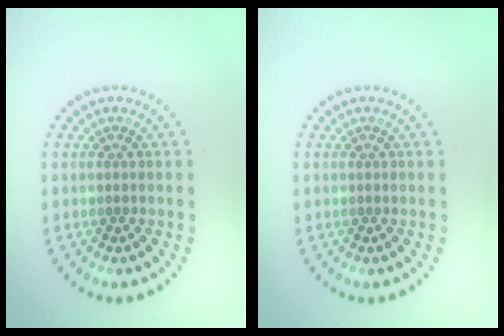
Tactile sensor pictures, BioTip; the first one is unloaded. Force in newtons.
{"total": 0.0}